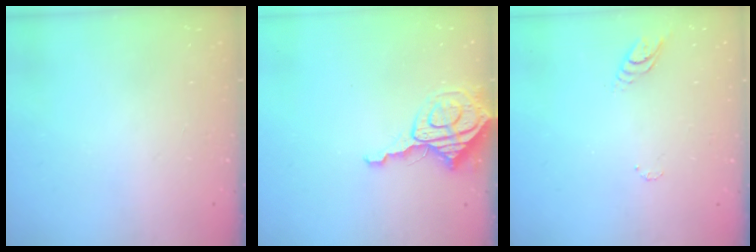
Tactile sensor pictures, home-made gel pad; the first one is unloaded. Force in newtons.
{"total": 8.9, "press": 8.8, "slide": 0.9}
{"total": 4.0, "press": 4.0, "slide": 0.4}